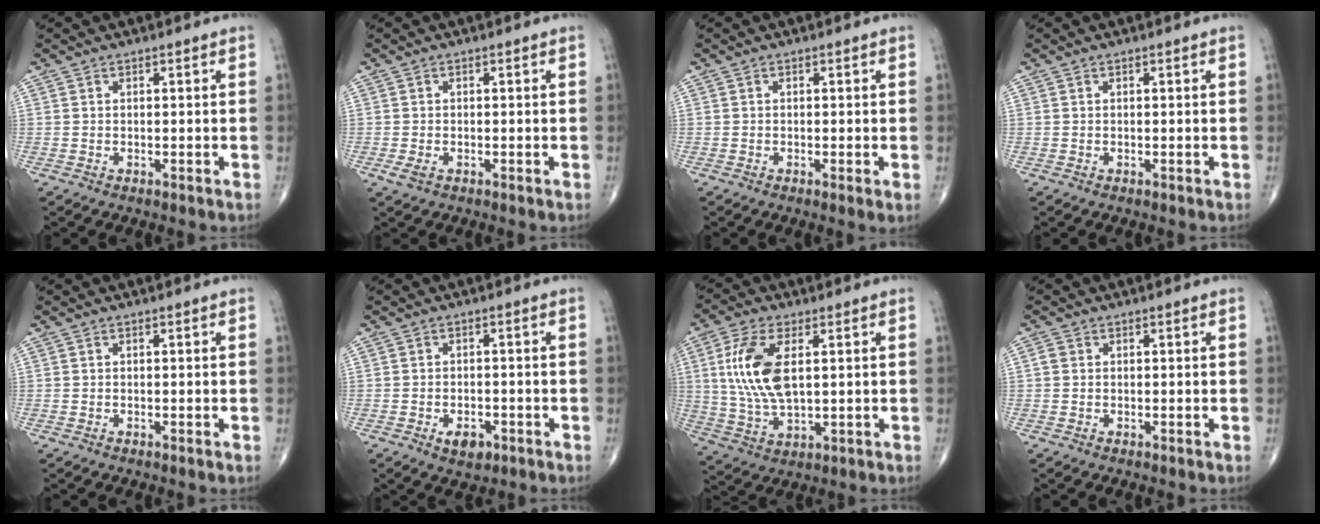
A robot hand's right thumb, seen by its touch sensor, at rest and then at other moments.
{"total": 1.8, "force": [-0.7, 0.9, 1.4], "torque": [-0.034, -0.002, -0.012]}
{"total": 1.2, "force": [-0.2, 0.1, 1.2], "torque": [-0.026, -0.006, -0.006]}
{"total": 0.0}
{"total": 0.0}
{"total": 3.8, "force": [-1.8, 2.3, 2.5], "torque": [-0.028, 0.006, -0.024]}
{"total": 12.4, "force": [2.5, 5.9, 10.6], "torque": [-0.225, -0.008, 0.055]}
{"total": 1.1, "force": [0.1, 1.0, 0.5], "torque": [-0.009, 0.002, 0.001]}